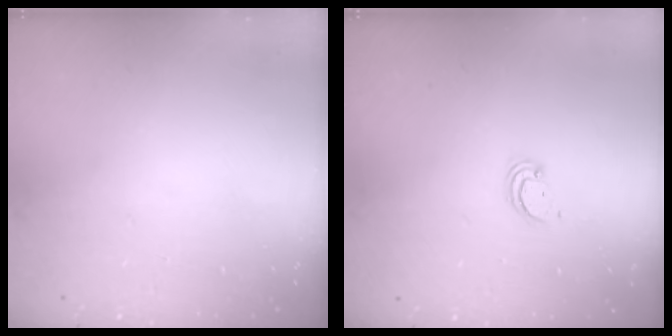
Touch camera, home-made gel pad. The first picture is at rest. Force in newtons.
{"total": 2.4, "press": 2.4, "slide": 0.2}